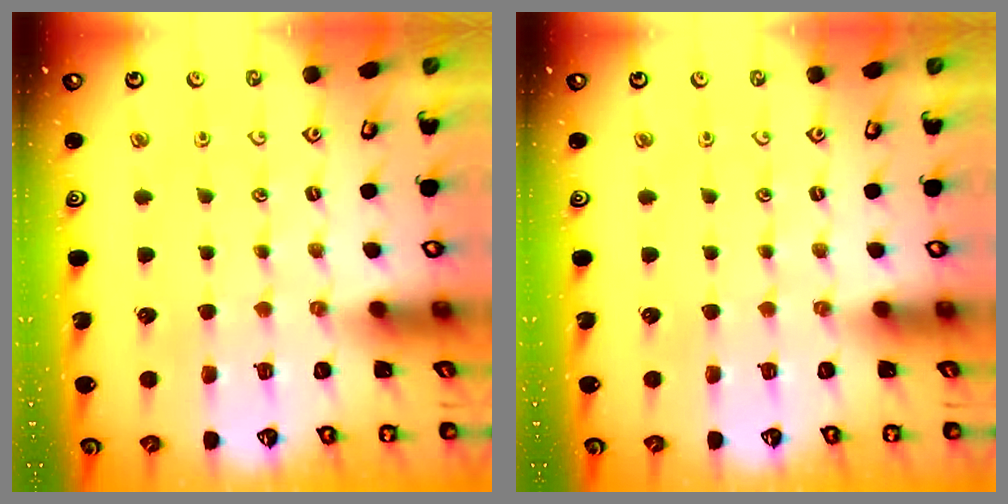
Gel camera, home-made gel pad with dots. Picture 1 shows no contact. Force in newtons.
{"total": 0.0}